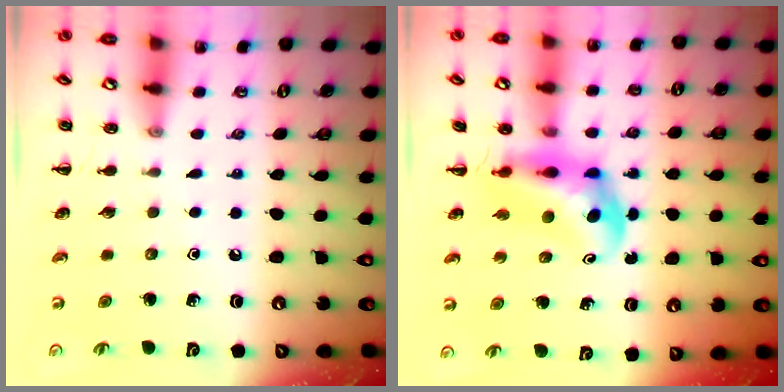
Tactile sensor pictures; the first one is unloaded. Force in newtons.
{"total": 6.0, "press": 5.8, "slide": 1.3}